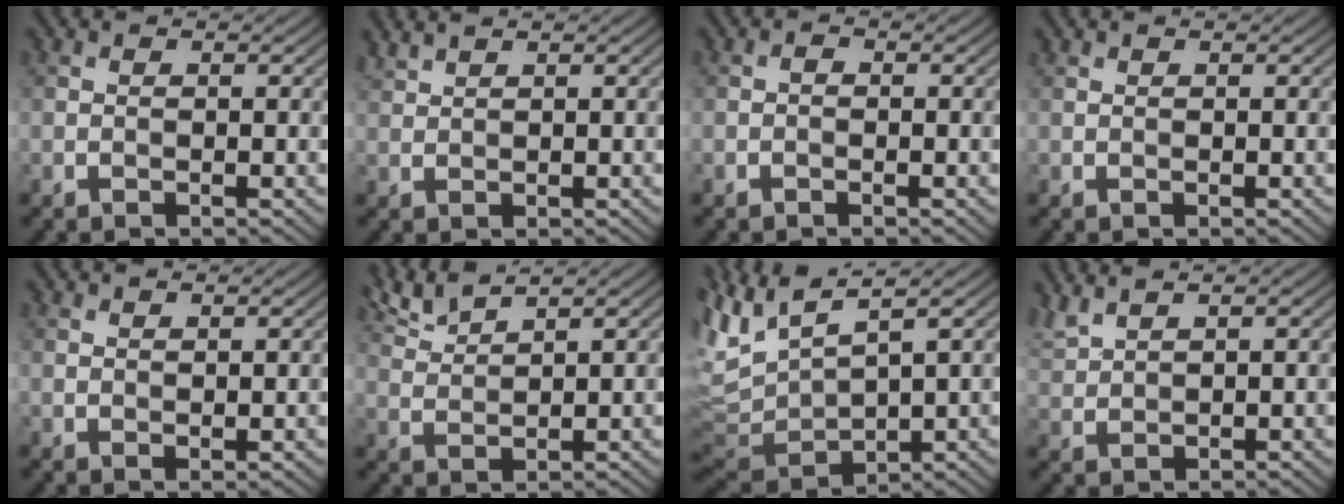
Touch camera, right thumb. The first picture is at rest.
{"total": 1.8, "force": [1.7, 0.2, 0.5], "torque": [-0.018, 0.007, 0.042]}
{"total": 0.7, "force": [-0.3, 0.4, 0.4], "torque": [-0.006, 0.002, -0.008]}
{"total": 0.5, "force": [0.5, 0.1, 0.0], "torque": [0.000, 0.003, 0.013]}
{"total": 1.0, "force": [0.9, 0.2, 0.4], "torque": [-0.012, -0.001, 0.017]}
{"total": 4.5, "force": [3.7, 0.6, 2.4], "torque": [-0.061, 0.011, 0.082]}
{"total": 9.3, "force": [4.4, 3.0, 7.6], "torque": [-0.196, 0.006, 0.087]}
{"total": 3.3, "force": [2.9, 0.5, 1.5], "torque": [-0.043, 0.010, 0.067]}